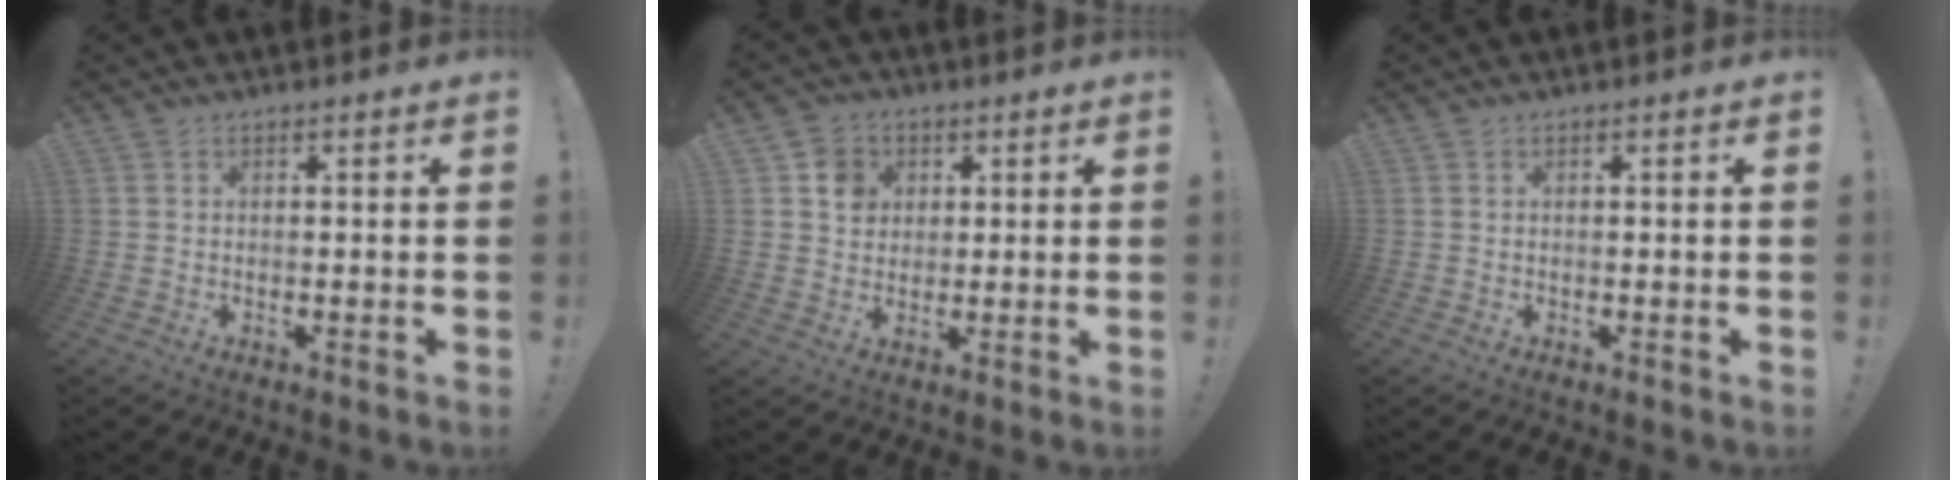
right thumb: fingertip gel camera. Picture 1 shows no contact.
{"total": 6.4, "force": [2.2, 5.8, 1.8], "torque": [-0.011, -0.008, 0.040]}
{"total": 0.0}